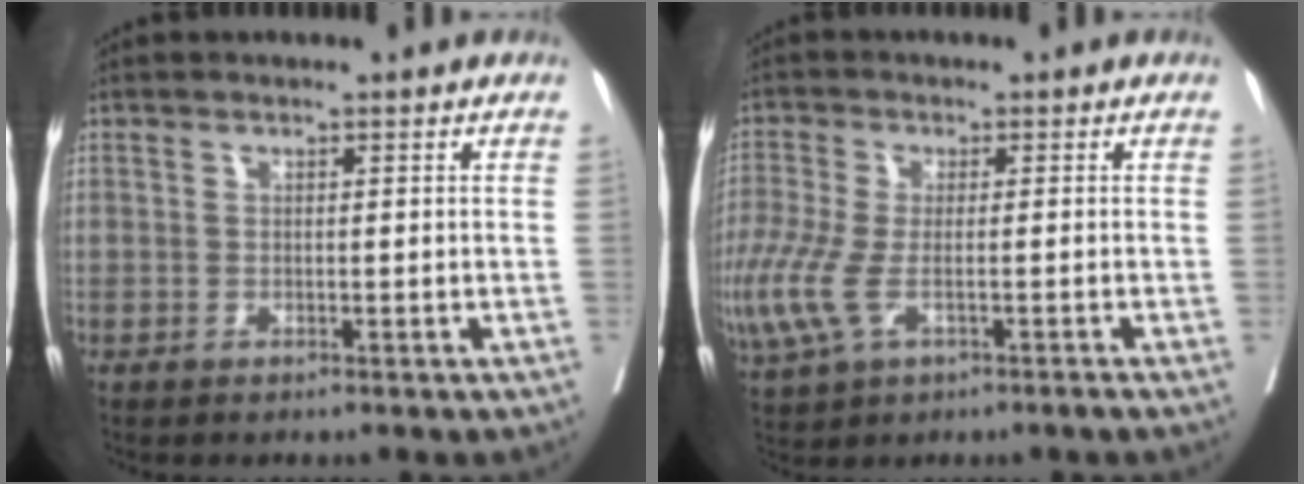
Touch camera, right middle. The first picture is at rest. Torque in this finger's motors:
{"motor_torque": [0.84, -0.69, 0.70, 0.21]}